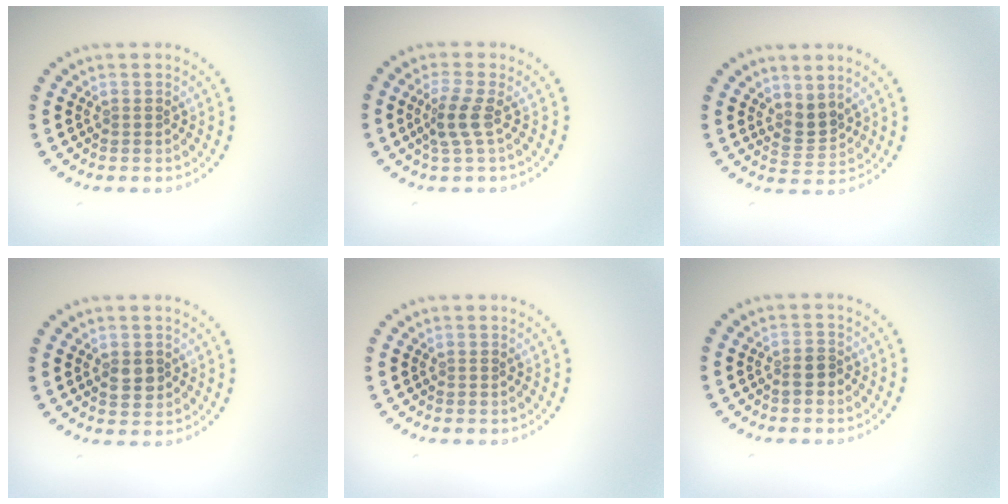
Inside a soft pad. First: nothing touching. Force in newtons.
{"total": 2.3, "press": 1.9, "slide": 1.3}
{"total": 2.2, "press": 1.7, "slide": 1.3}
{"total": 1.8, "press": 1.8, "slide": 0.2}
{"total": 0.0}
{"total": 1.6, "press": 1.4, "slide": 0.7}